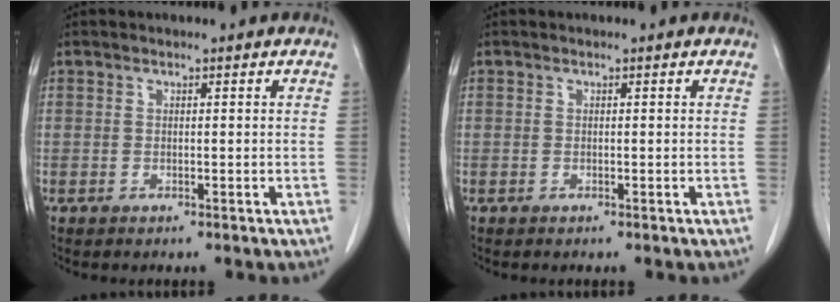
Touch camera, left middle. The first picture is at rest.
{"total": 0.0}